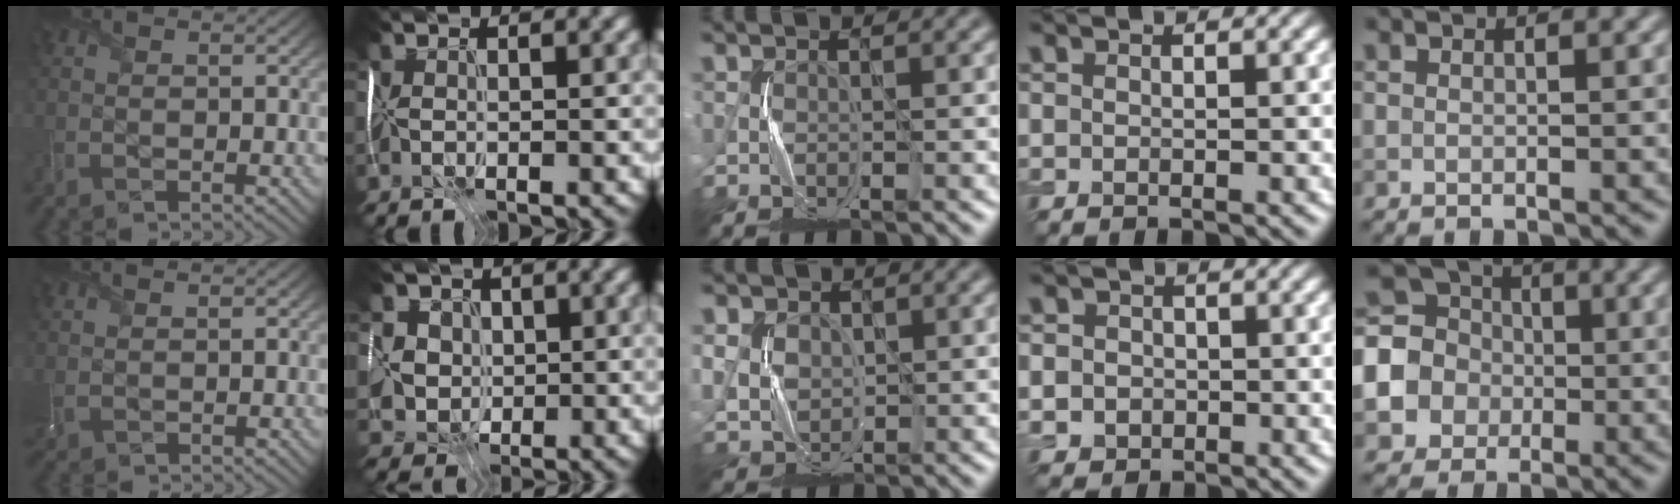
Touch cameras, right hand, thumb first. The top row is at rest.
{"thumb": {"total": 1.7, "force": [0.9, 0.6, 1.2], "torque": [-0.039, 0.005, 0.021]}, "index": {"total": 5.8, "force": [1.2, 5.0, 2.6], "torque": [-0.048, 0.022, -0.004]}, "middle": {"total": 5.3, "force": [1.6, 4.4, 2.4], "torque": [-0.056, 0.016, 0.018]}, "ring": {"total": 2.8, "force": [-0.3, 2.6, 0.9], "torque": [-0.006, 0.003, -0.016]}, "little": {"total": 7.2, "force": [-0.9, 6.6, 2.7], "torque": [-0.071, 0.009, -0.044]}}